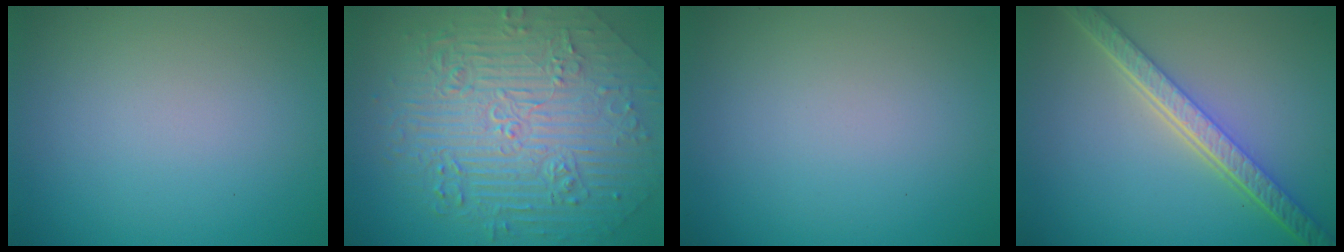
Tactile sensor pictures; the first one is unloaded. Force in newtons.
{"total": 10.9, "press": 7.3, "slide": 8.1}
{"total": 0.0}
{"total": 5.7, "press": 4.3, "slide": 3.7}